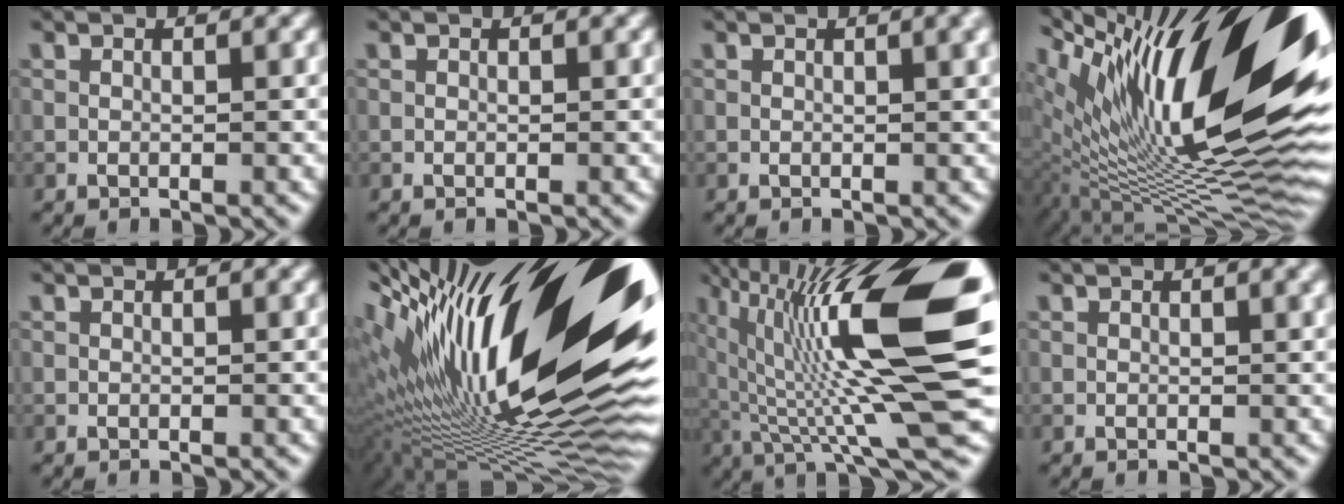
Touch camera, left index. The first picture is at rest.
{"total": 0.0}
{"total": 3.0, "force": [1.3, 1.2, 2.5], "torque": [-0.015, 0.013, 0.006]}
{"total": 19.3, "force": [7.4, 5.7, 17.0], "torque": [-0.259, 0.035, 0.126]}
{"total": 0.0}
{"total": 21.1, "force": [4.8, 8.1, 18.9], "torque": [-0.341, 0.013, 0.074]}
{"total": 15.7, "force": [3.3, 3.0, 15.1], "torque": [-0.260, 0.005, 0.068]}
{"total": 1.4, "force": [0.7, 0.4, 1.1], "torque": [-0.013, 0.003, 0.006]}